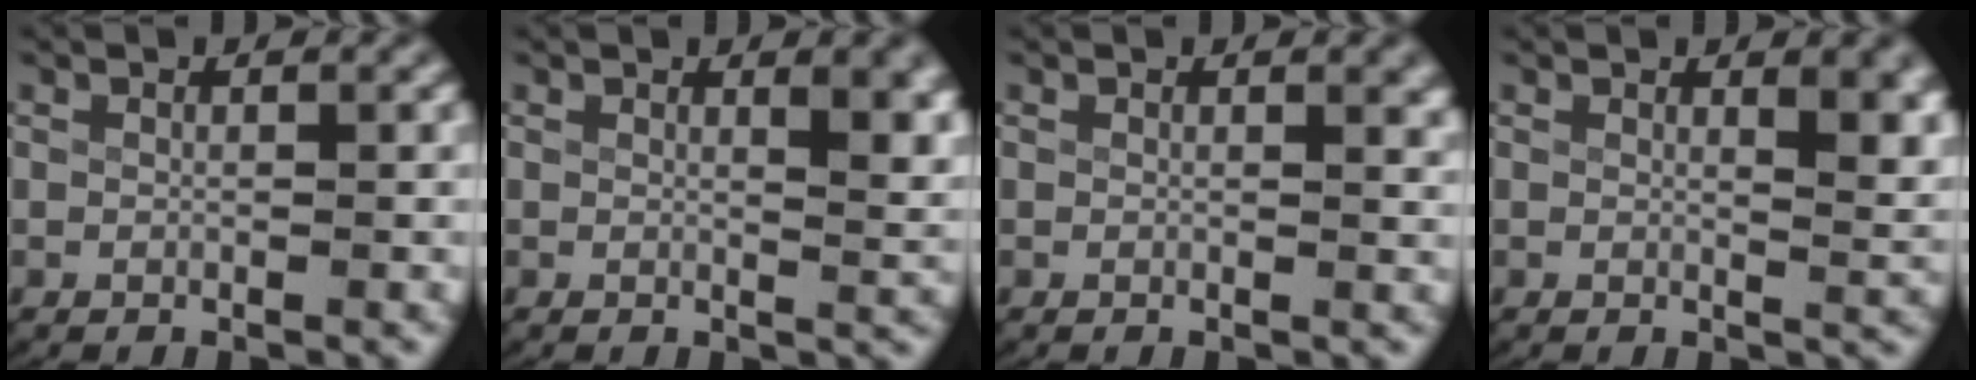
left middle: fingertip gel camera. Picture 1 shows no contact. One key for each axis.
{"total": 2.6, "fx": 1.4, "fy": 0.5, "fz": 2.1, "tx": -0.022, "ty": -0.013, "tz": 0.023}
{"total": 0.8, "fx": 0.6, "fy": 0.1, "fz": 0.5, "tx": -0.004, "ty": -0.004, "tz": 0.008}
{"total": 2.8, "fx": 1.5, "fy": 0.6, "fz": 2.3, "tx": -0.022, "ty": -0.015, "tz": 0.026}